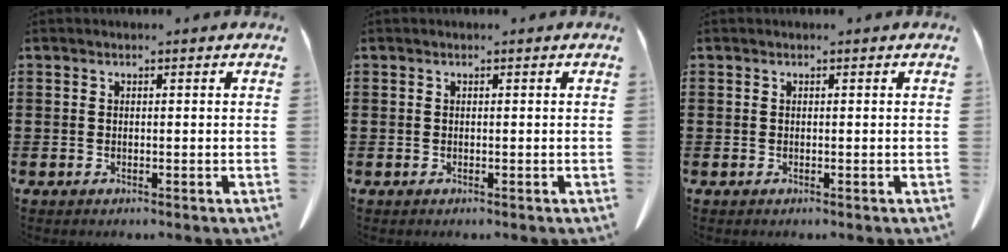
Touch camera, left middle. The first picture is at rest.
{"total": 0.0}
{"total": 0.0}